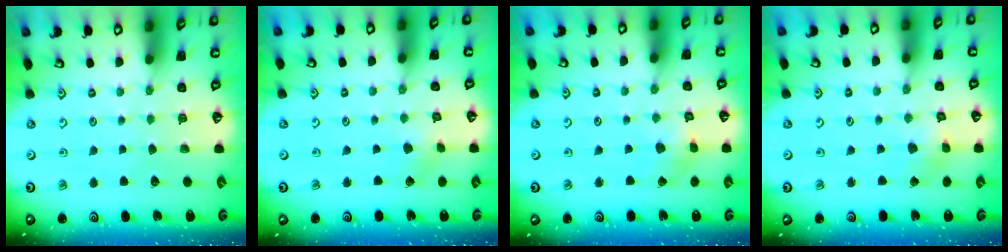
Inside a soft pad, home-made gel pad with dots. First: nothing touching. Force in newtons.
{"total": 2.5, "press": 2.4, "slide": 0.8}
{"total": 2.5, "press": 2.5, "slide": 0.3}
{"total": 2.6, "press": 2.5, "slide": 0.3}